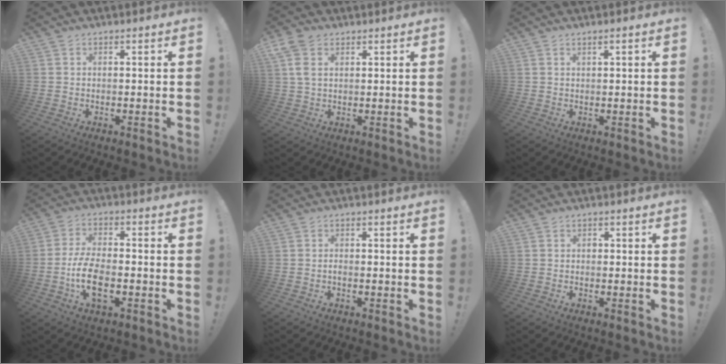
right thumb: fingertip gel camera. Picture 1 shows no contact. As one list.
[{"total": 6.9, "force": [2.9, 4.1, 4.7], "torque": [-0.098, 0.003, 0.058]}, {"total": 1.2, "force": [0.7, -0.1, 1.0], "torque": [-0.021, 0.002, 0.012]}, {"total": 10.9, "force": [-3.4, 5.5, 8.8], "torque": [-0.166, 0.002, -0.058]}, {"total": 0.9, "force": [-0.7, 0.3, 0.5], "torque": [-0.008, 0.002, -0.012]}, {"total": 0.6, "force": [-0.3, 0.4, 0.2], "torque": [0.004, -0.003, -0.008]}]